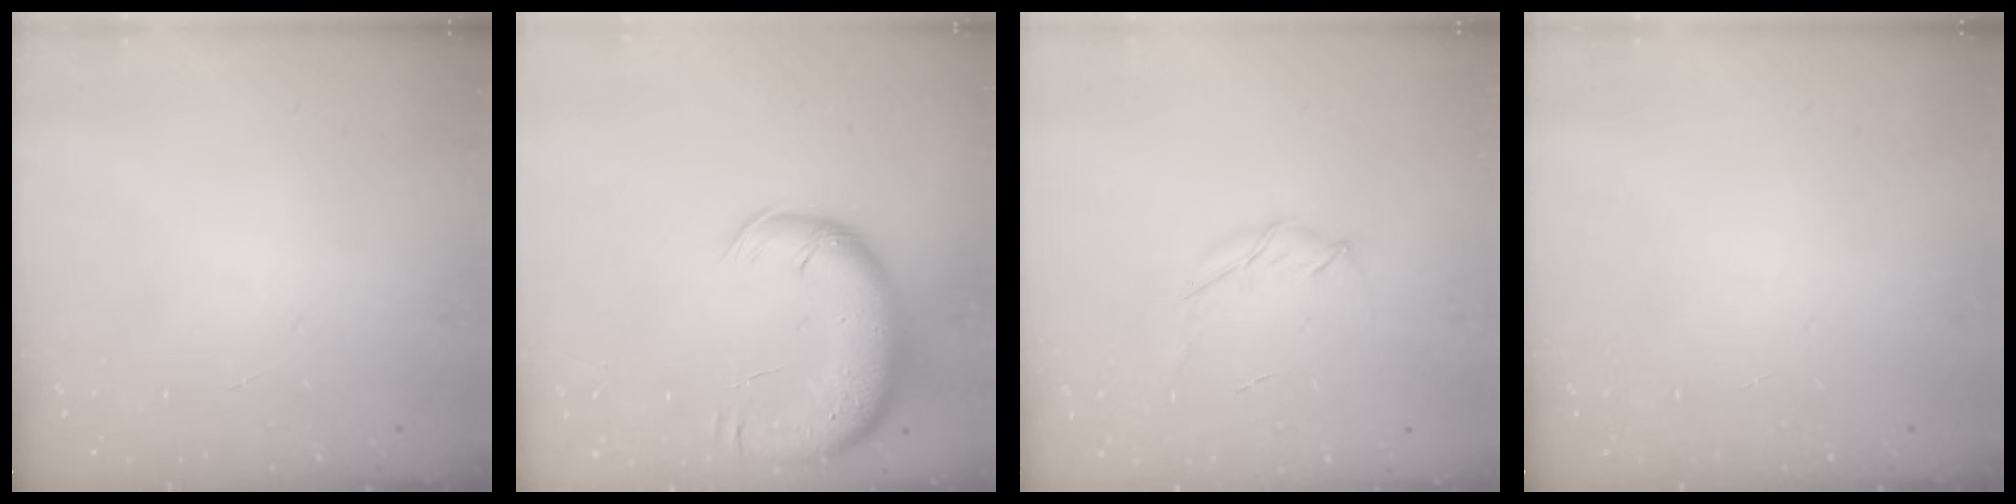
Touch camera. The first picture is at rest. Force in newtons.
{"total": 13.2, "press": 12.8, "slide": 3.3}
{"total": 4.0, "press": 3.9, "slide": 0.9}
{"total": 0.0}